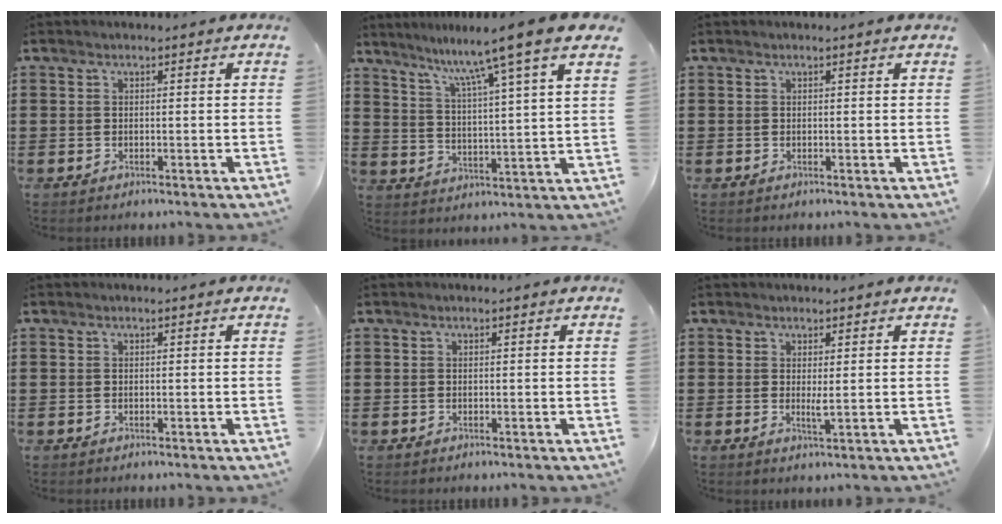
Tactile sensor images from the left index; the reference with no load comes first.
{"total": 8.3, "force": [6.6, -1.2, 5.0], "torque": [-0.115, -0.043, 0.098]}
{"total": 0.0}
{"total": 0.0}
{"total": 0.0}
{"total": 1.8, "force": [0.5, 0.1, 1.8], "torque": [-0.036, -0.003, 0.008]}